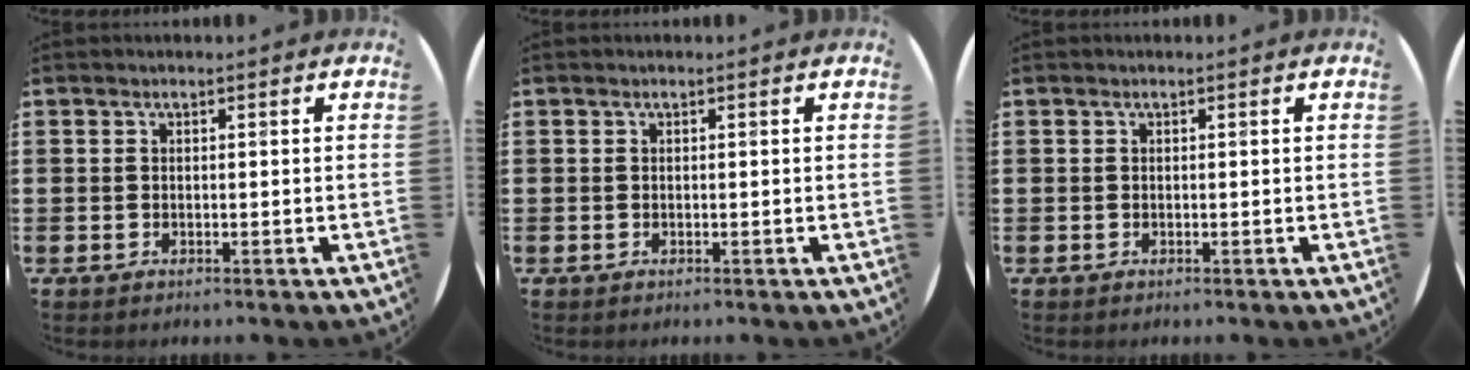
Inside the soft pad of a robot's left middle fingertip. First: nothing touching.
{"total": 0.0}
{"total": 0.0}